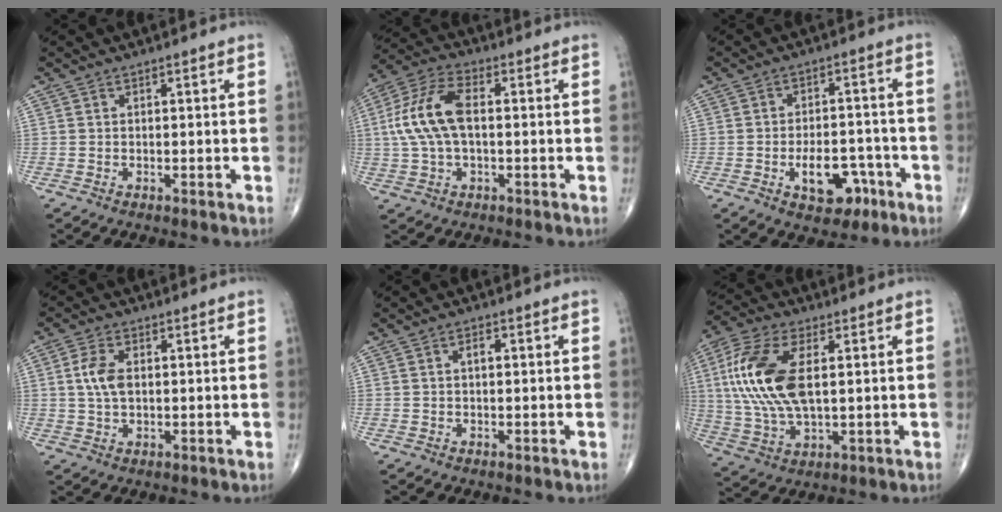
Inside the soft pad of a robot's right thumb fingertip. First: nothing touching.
{"total": 11.8, "force": [0.7, 6.1, 10.1], "torque": [-0.217, 0.028, 0.008]}
{"total": 8.8, "force": [-3.7, 5.3, 6.0], "torque": [-0.063, 0.030, -0.049]}
{"total": 5.0, "force": [0.6, 2.9, 4.1], "torque": [-0.089, 0.002, 0.008]}
{"total": 1.2, "force": [0.1, 0.7, 1.0], "torque": [-0.015, 0.002, -0.001]}
{"total": 16.8, "force": [2.6, 8.2, 14.4], "torque": [-0.317, 0.000, 0.051]}